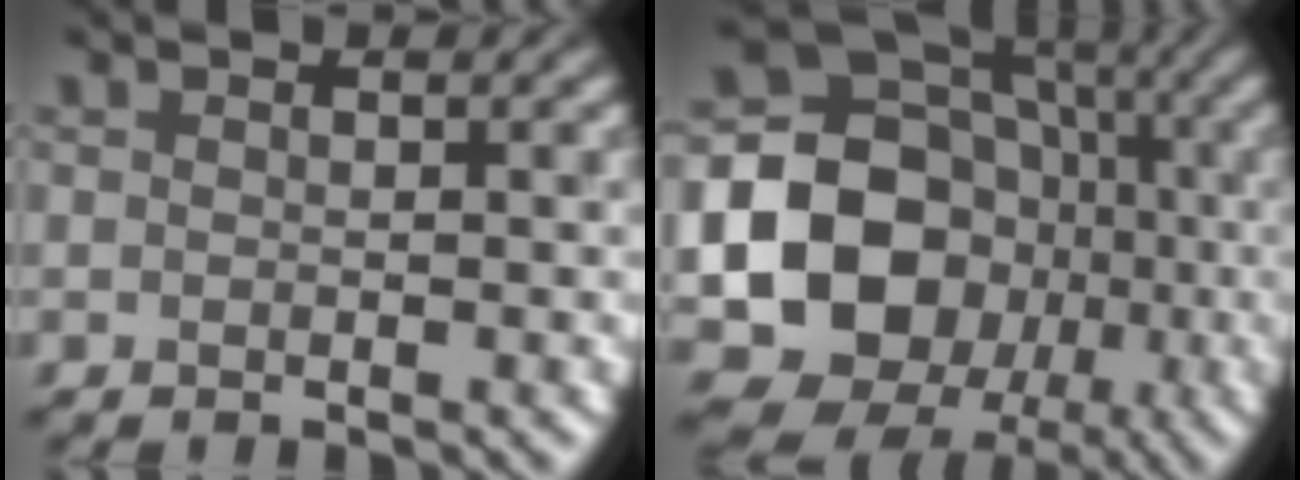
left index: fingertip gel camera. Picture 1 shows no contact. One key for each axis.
{"total": 16.0, "fx": -2.5, "fy": 14.2, "fz": 6.9, "tx": -0.130, "ty": -0.011, "tz": -0.063}